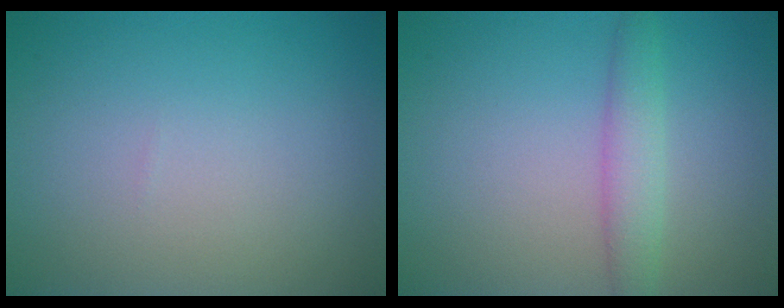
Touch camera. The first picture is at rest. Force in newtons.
{"total": 2.5, "press": 2.5, "slide": 0.1}